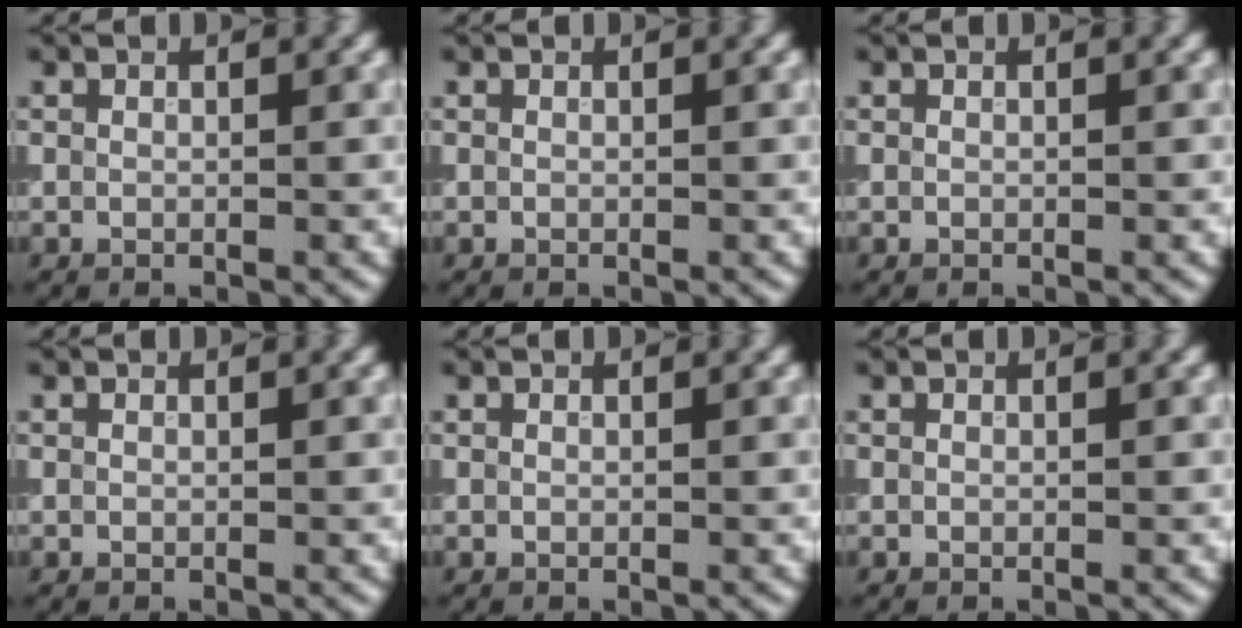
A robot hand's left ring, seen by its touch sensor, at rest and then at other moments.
{"total": 0.0}
{"total": 0.0}
{"total": 0.0}
{"total": 0.0}
{"total": 0.0}